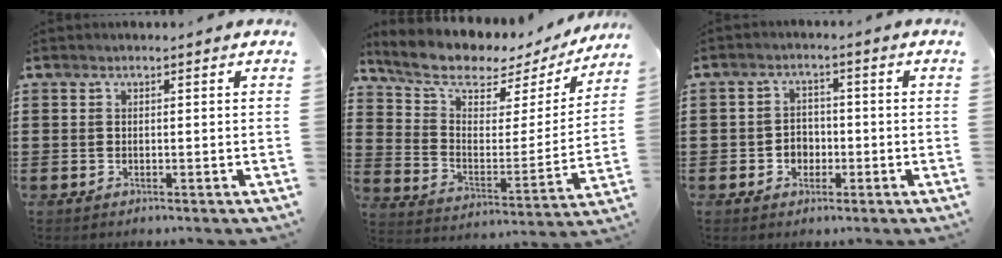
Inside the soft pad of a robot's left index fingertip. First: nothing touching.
{"total": 7.2, "force": [5.9, 2.6, 3.2], "torque": [-0.095, -0.042, 0.099]}
{"total": 3.0, "force": [-1.3, 2.4, 1.2], "torque": [-0.029, 0.005, -0.030]}